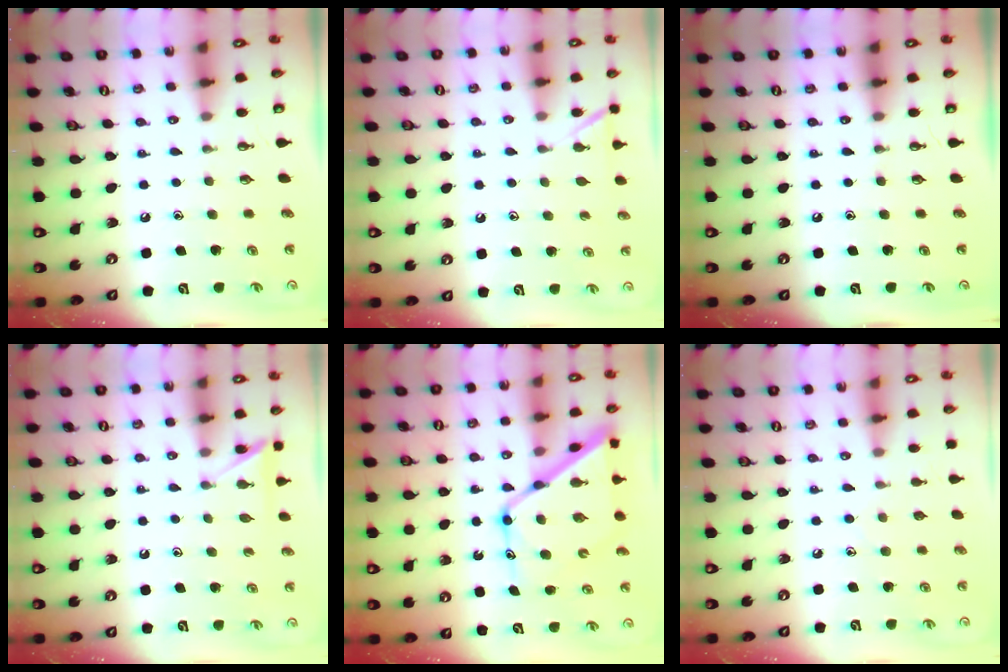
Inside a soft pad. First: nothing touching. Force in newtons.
{"total": 6.2, "press": 6.2, "slide": 0.7}
{"total": 0.0}
{"total": 5.1, "press": 5.1, "slide": 0.5}
{"total": 16.7, "press": 16.6, "slide": 1.4}
{"total": 7.3, "press": 7.2, "slide": 0.6}